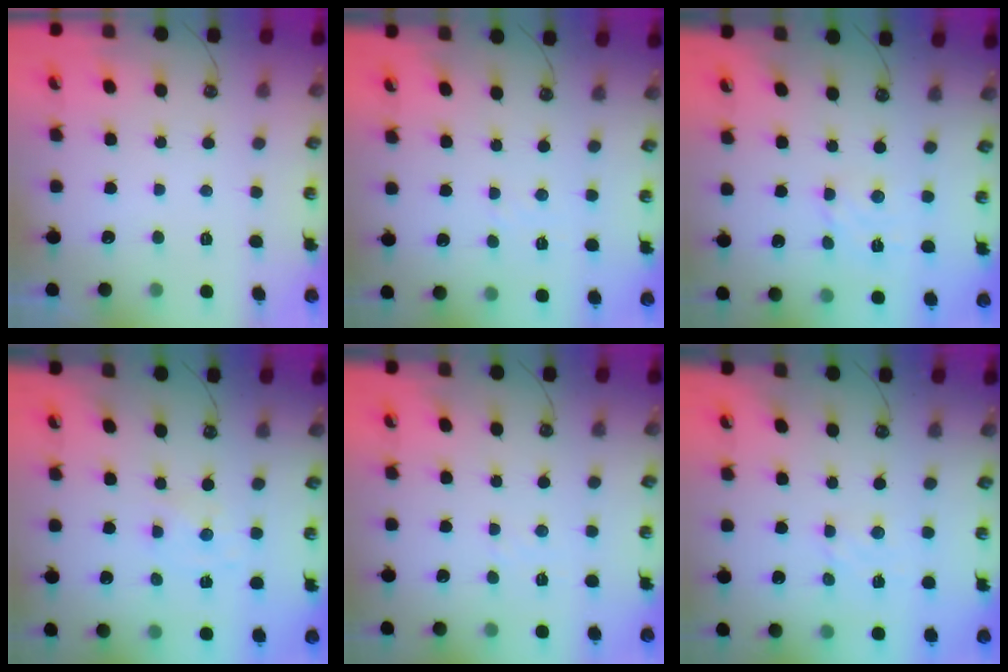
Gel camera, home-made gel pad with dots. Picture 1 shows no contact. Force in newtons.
{"total": 2.1, "press": 2.1, "slide": 0.4}
{"total": 3.1, "press": 3.1, "slide": 0.5}
{"total": 0.6, "press": 0.6, "slide": 0.2}
{"total": 2.1, "press": 2.1, "slide": 0.4}
{"total": 3.6, "press": 3.6, "slide": 0.2}